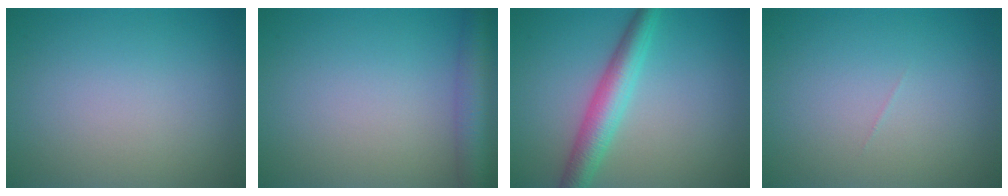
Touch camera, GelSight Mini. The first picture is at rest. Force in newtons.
{"total": 4.6, "press": 4.6, "slide": 0.1}
{"total": 4.3, "press": 4.3, "slide": 0.2}
{"total": 0.0}